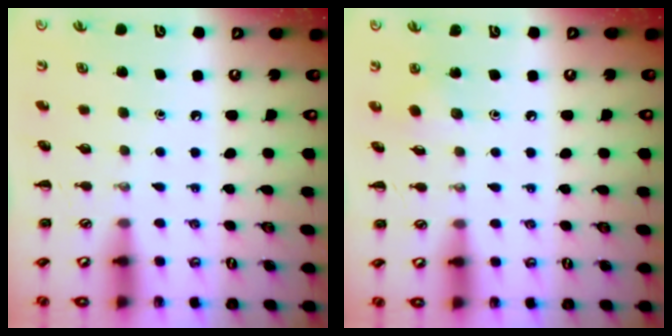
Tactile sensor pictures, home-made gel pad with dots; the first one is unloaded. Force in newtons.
{"total": 2.7, "press": 2.6, "slide": 0.6}